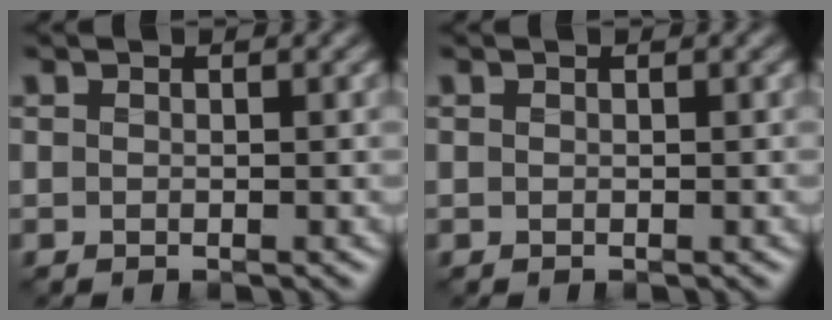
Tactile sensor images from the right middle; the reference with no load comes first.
{"total": 0.0}